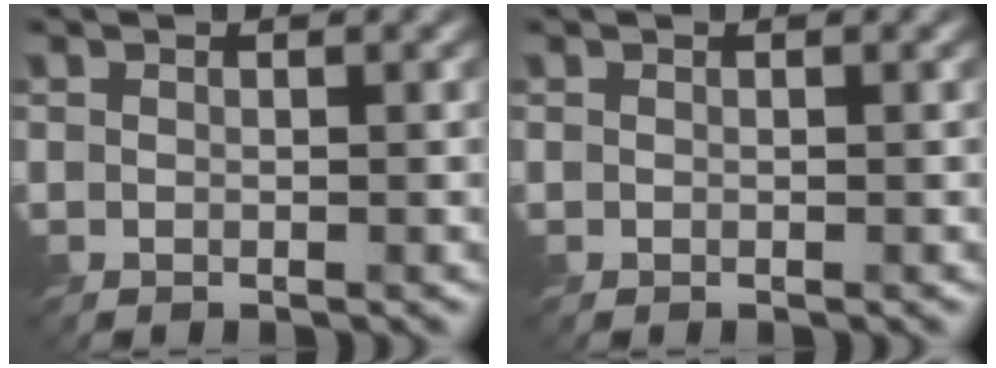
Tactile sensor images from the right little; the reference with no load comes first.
{"total": 0.0}